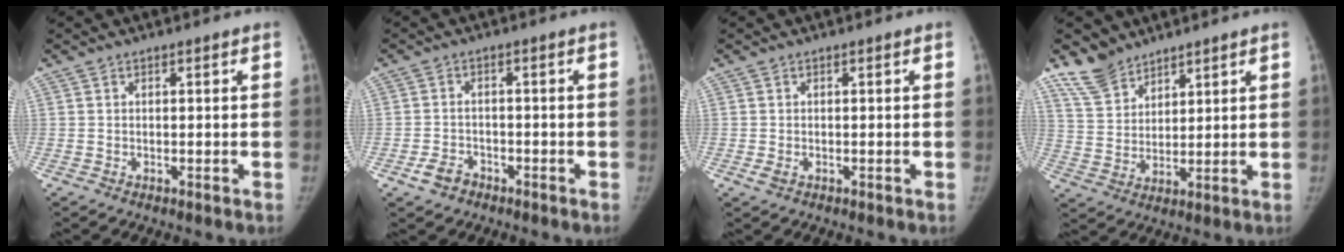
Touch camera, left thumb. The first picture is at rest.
{"total": 3.5, "force": [-2.1, 2.5, 1.4], "torque": [-0.023, 0.016, -0.034]}
{"total": 1.3, "force": [-0.2, 0.9, 0.8], "torque": [-0.022, -0.004, -0.004]}
{"total": 7.9, "force": [6.5, 3.9, 2.1], "torque": [-0.027, -0.033, 0.140]}